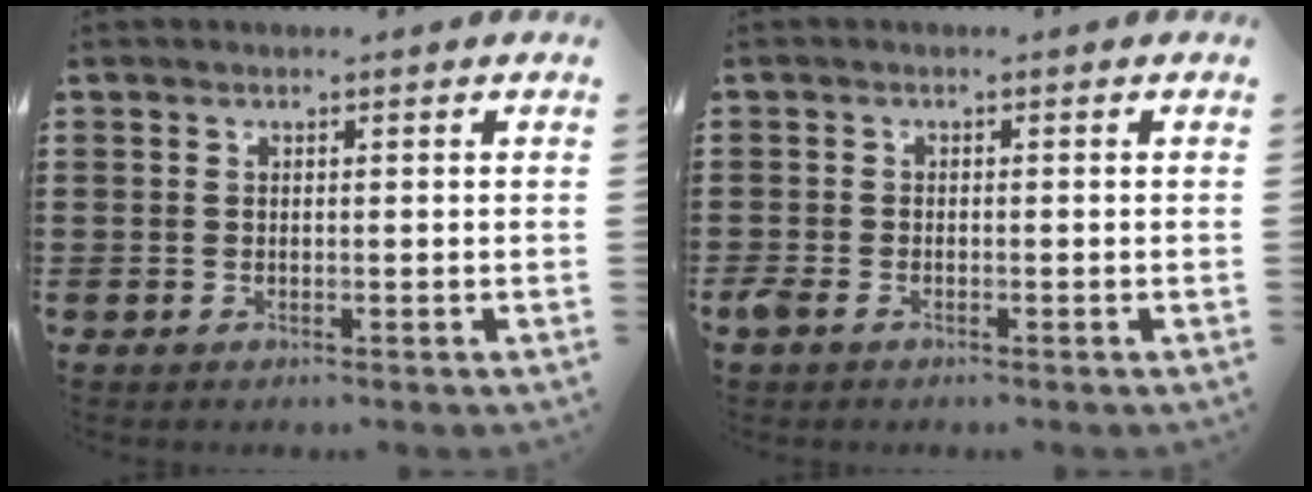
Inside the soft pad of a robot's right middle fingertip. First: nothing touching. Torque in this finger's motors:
{"motor_torque": [1.11, -0.56, 0.05, 0.14]}